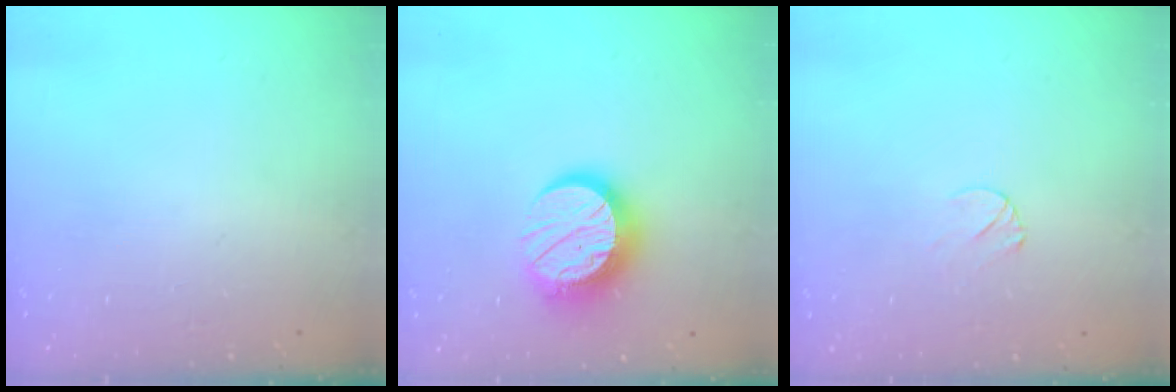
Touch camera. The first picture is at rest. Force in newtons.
{"total": 12.8, "press": 12.8, "slide": 1.1}
{"total": 4.2, "press": 4.2, "slide": 0.4}